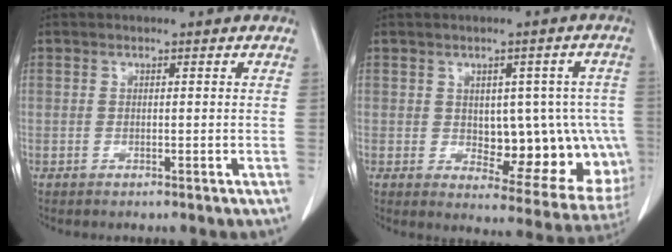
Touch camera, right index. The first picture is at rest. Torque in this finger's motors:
{"motor_torque": [0.40, -0.03, 0.22, 0.02]}